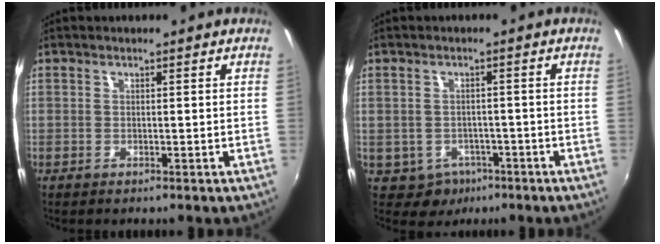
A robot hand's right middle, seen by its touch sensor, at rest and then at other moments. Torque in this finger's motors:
{"motor_torque": [0.17, -0.26, -0.05, 0.00]}